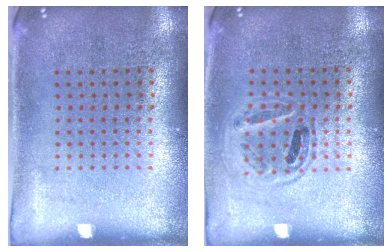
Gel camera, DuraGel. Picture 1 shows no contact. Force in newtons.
{"total": 0.9, "press": 0.9, "slide": 0.4}